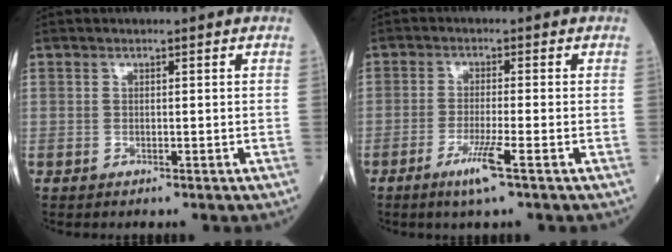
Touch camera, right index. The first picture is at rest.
{"total": 4.6, "force": [-2.5, -0.6, 3.8], "torque": [-0.076, -0.012, -0.050]}